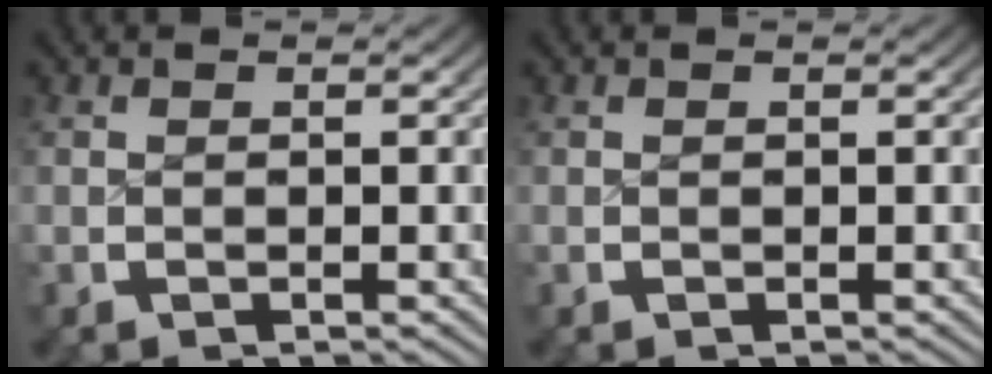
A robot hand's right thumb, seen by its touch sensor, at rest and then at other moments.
{"total": 0.0}